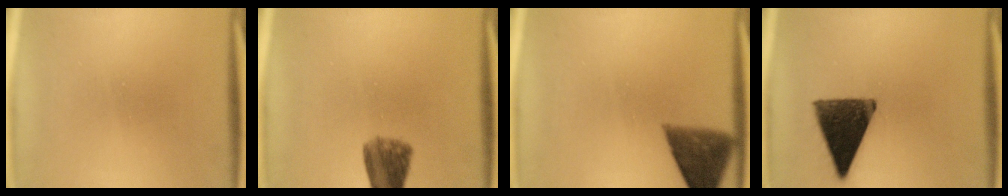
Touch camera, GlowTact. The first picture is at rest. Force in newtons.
{"total": 6.2}
{"total": 5.4}
{"total": 12.9}